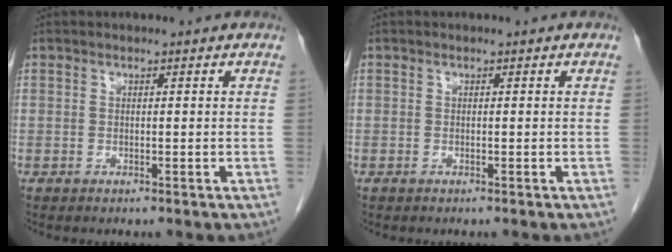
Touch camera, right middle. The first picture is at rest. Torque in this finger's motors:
{"motor_torque": [1.18, -0.95, 0.34, 0.00]}